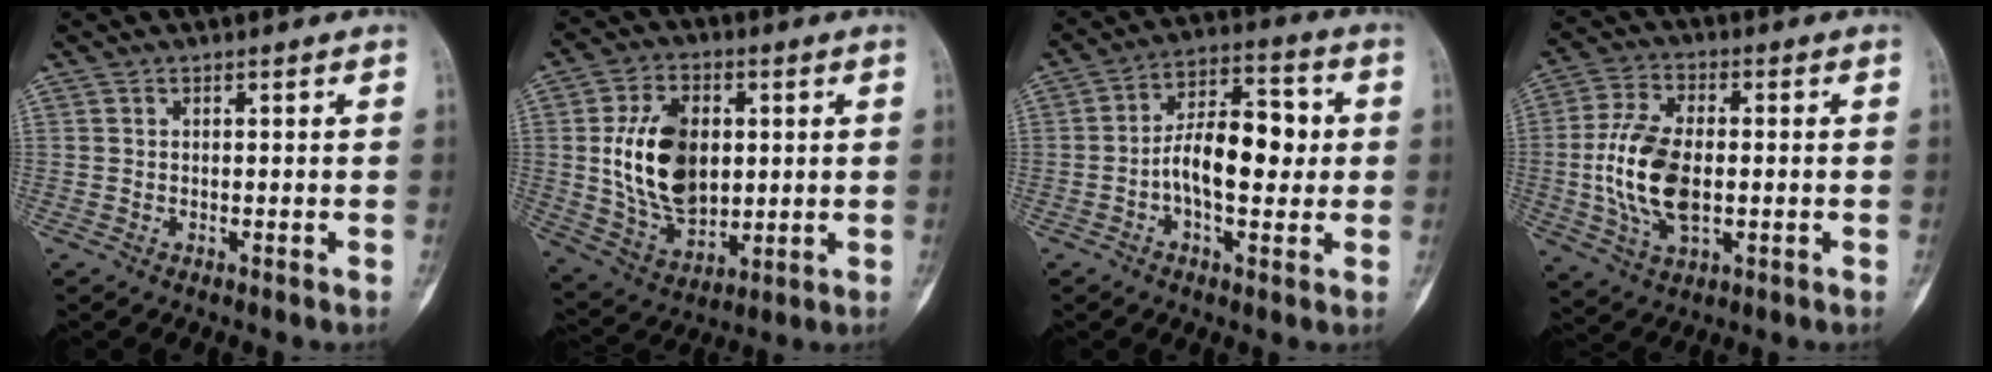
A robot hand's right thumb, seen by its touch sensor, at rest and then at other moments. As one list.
[{"total": 16.7, "force": [1.8, 11.0, 12.4], "torque": [-0.188, -0.010, 0.043]}, {"total": 12.7, "force": [-0.6, 6.5, 10.9], "torque": [-0.159, 0.030, -0.015]}, {"total": 13.7, "force": [-1.1, 7.6, 11.4], "torque": [-0.226, 0.006, -0.019]}]